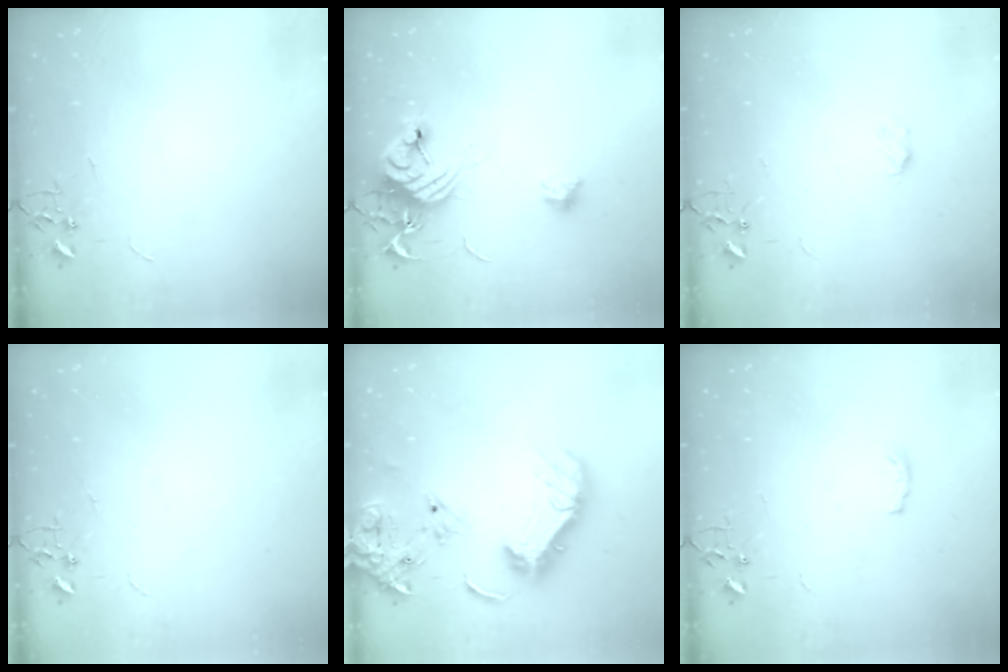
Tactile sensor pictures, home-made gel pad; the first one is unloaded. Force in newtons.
{"total": 14.4, "press": 14.4, "slide": 0.8}
{"total": 3.5, "press": 3.5, "slide": 0.5}
{"total": 0.0}
{"total": 20.0, "press": 19.8, "slide": 2.2}
{"total": 4.3, "press": 4.3, "slide": 0.5}